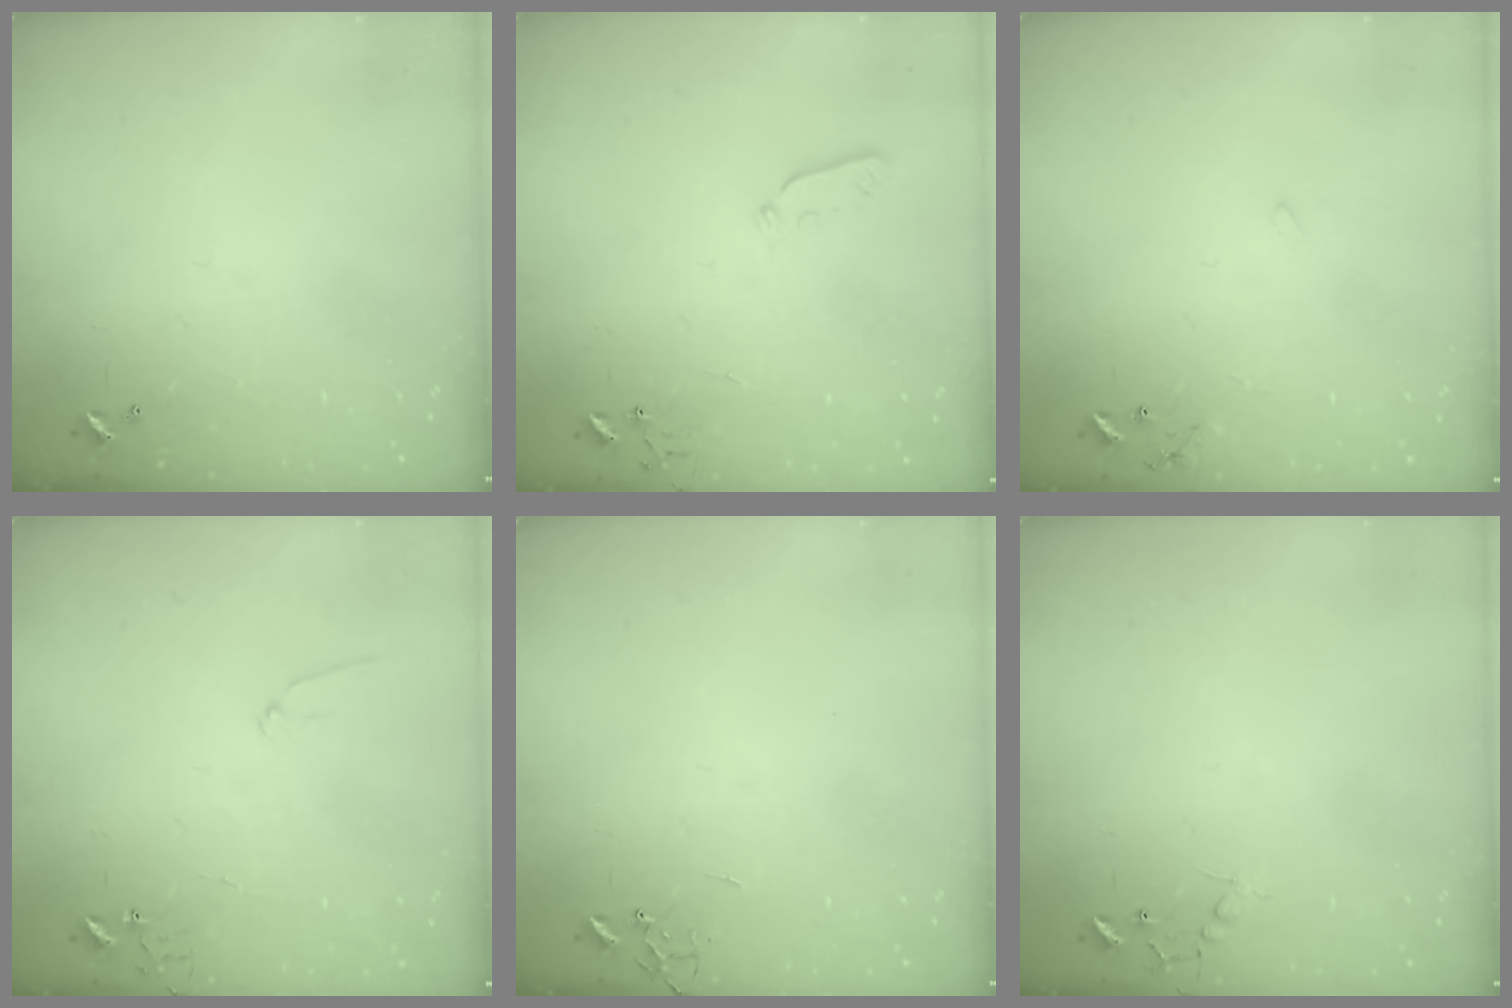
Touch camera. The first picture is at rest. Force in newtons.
{"total": 3.5, "press": 3.5, "slide": 0.4}
{"total": 6.1, "press": 6.1, "slide": 0.5}
{"total": 6.5, "press": 6.5, "slide": 0.6}
{"total": 0.0}
{"total": 6.7, "press": 6.7, "slide": 0.4}